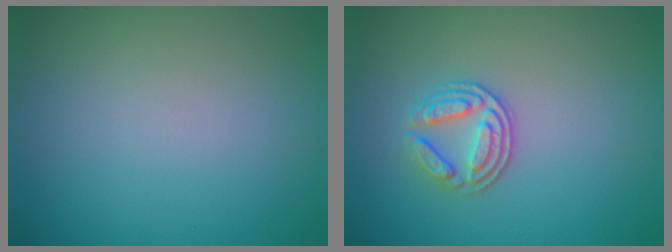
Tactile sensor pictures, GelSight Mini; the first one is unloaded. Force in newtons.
{"total": 2.9, "press": 2.6, "slide": 1.1}